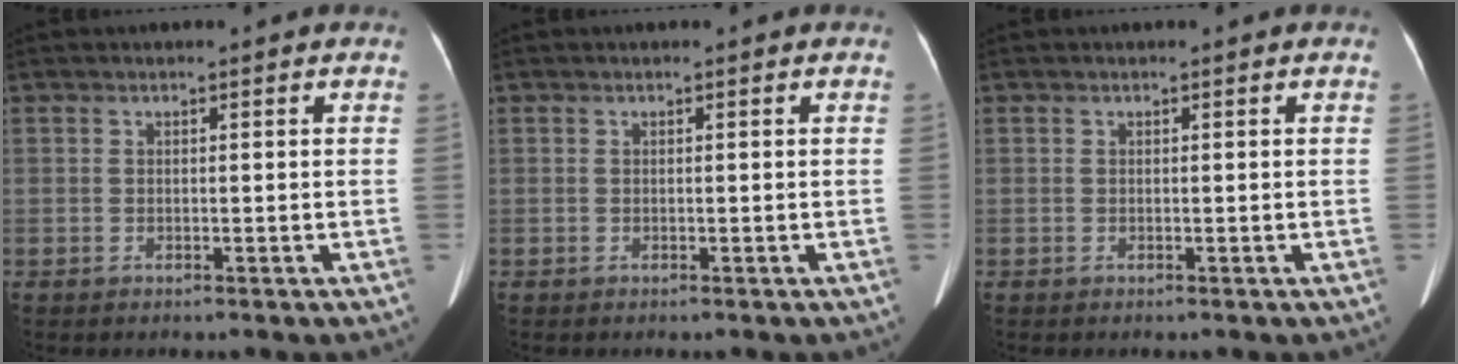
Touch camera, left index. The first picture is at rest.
{"total": 0.0}
{"total": 0.0}